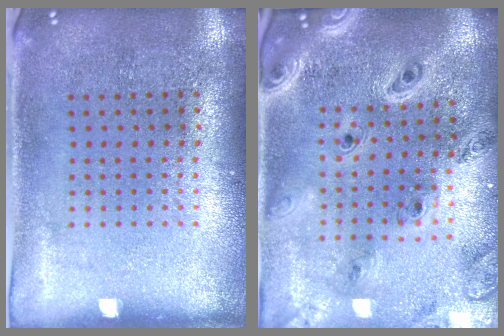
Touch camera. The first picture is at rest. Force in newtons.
{"total": 2.5, "press": 2.3, "slide": 1.1}